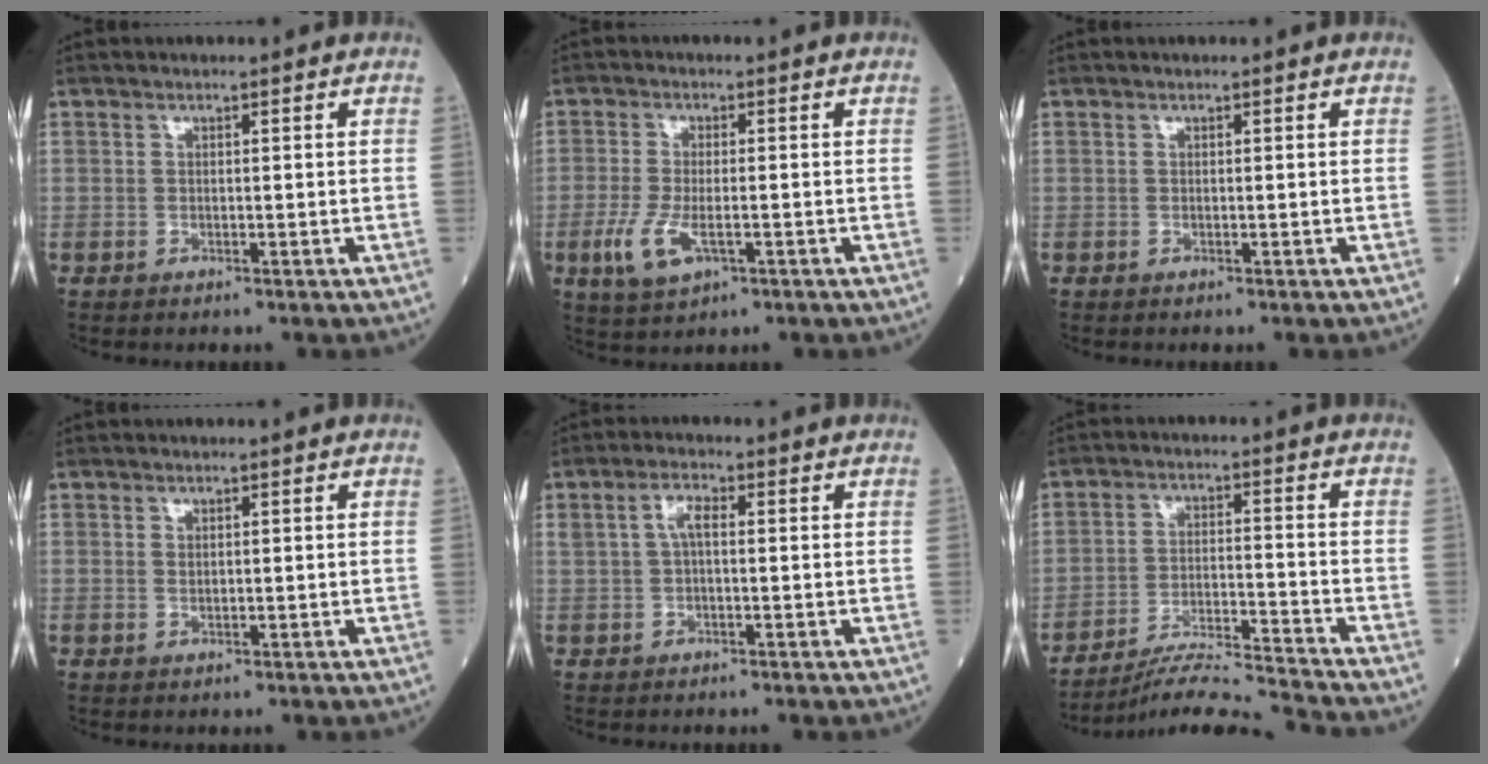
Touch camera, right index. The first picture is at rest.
{"total": 6.0, "force": [-2.0, 2.3, 5.2], "torque": [-0.113, -0.012, -0.032]}
{"total": 0.0}
{"total": 0.7, "force": [0.4, 0.4, 0.5], "torque": [-0.009, -0.005, 0.009]}
{"total": 3.0, "force": [0.6, 1.2, 2.7], "torque": [-0.057, 0.017, 0.013]}
{"total": 9.9, "force": [-9.4, -2.5, 1.9], "torque": [-0.026, -0.006, -0.167]}